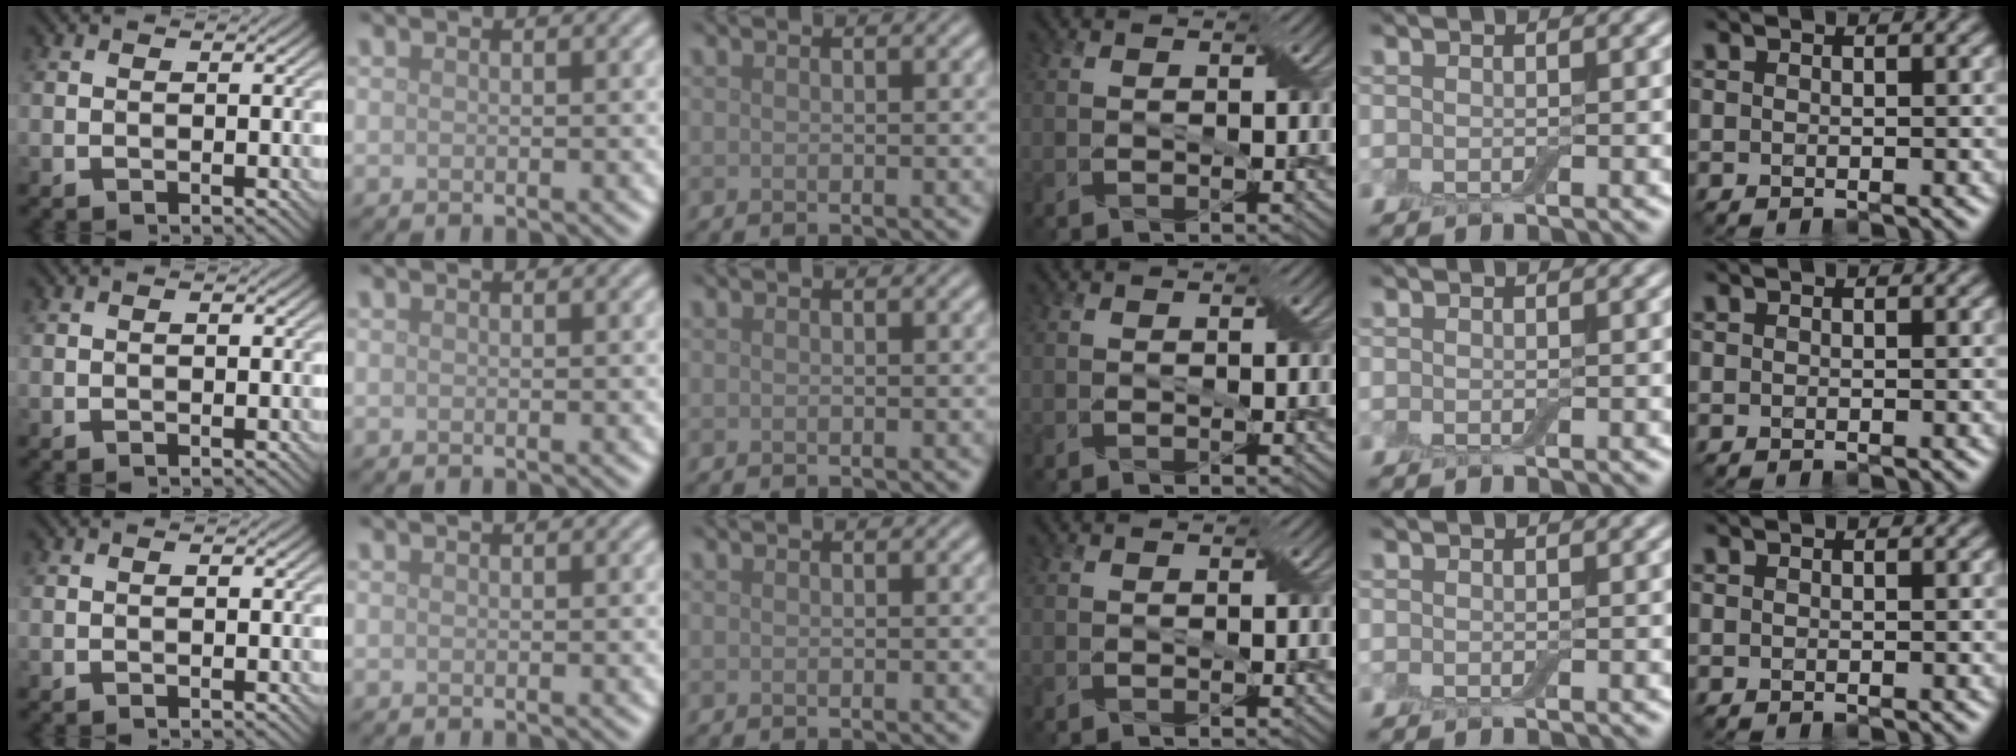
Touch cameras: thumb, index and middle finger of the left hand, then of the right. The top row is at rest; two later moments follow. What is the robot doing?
{"motion": "fold", "object": "bandage"}